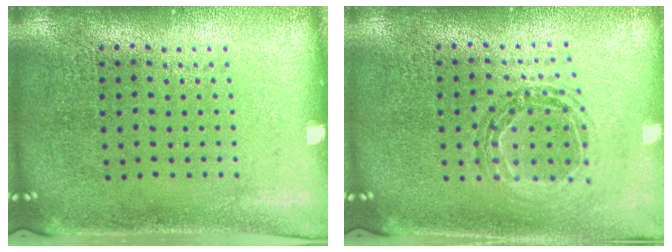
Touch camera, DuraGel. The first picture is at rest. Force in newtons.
{"total": 0.9, "press": 0.9, "slide": 0.2}